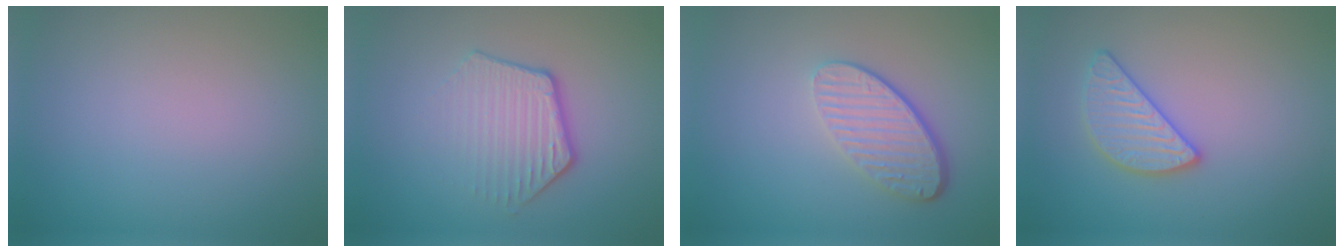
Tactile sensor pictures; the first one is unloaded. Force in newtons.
{"total": 3.8, "press": 2.9, "slide": 2.5}
{"total": 4.4, "press": 3.1, "slide": 3.1}
{"total": 2.7, "press": 2.7, "slide": 0.1}